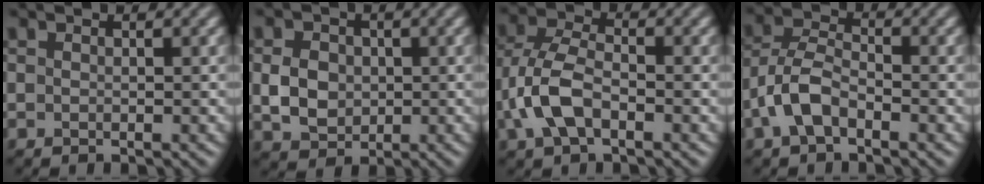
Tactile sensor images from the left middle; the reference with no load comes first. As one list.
[{"total": 3.9, "force": [0.1, 3.2, 2.2], "torque": [-0.048, -0.003, 0.002]}, {"total": 5.8, "force": [-1.6, 3.3, 4.4], "torque": [-0.109, 0.007, -0.041]}, {"total": 4.2, "force": [-1.8, 2.3, 3.1], "torque": [-0.065, 0.011, -0.045]}]